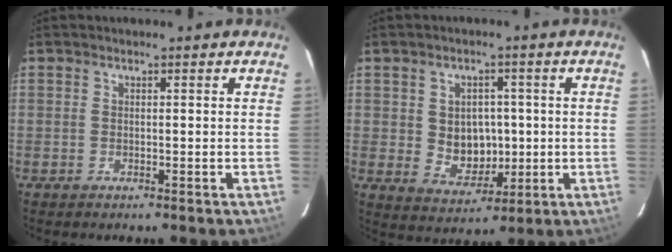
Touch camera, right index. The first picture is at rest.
{"total": 7.5, "force": [0.1, 6.3, 4.2], "torque": [-0.076, 0.006, 0.022]}